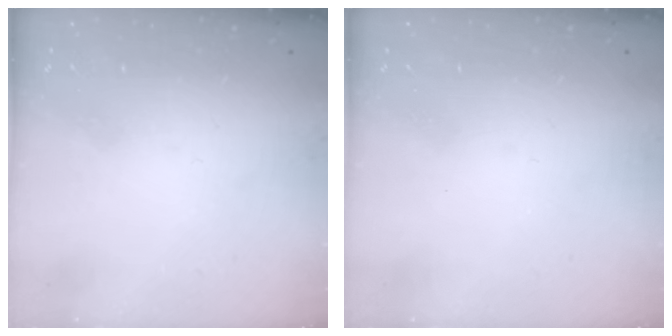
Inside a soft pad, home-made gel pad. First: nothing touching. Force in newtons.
{"total": 0.0}